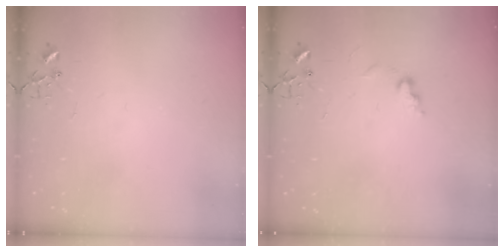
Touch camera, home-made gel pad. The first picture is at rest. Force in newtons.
{"total": 5.6, "press": 5.5, "slide": 0.7}